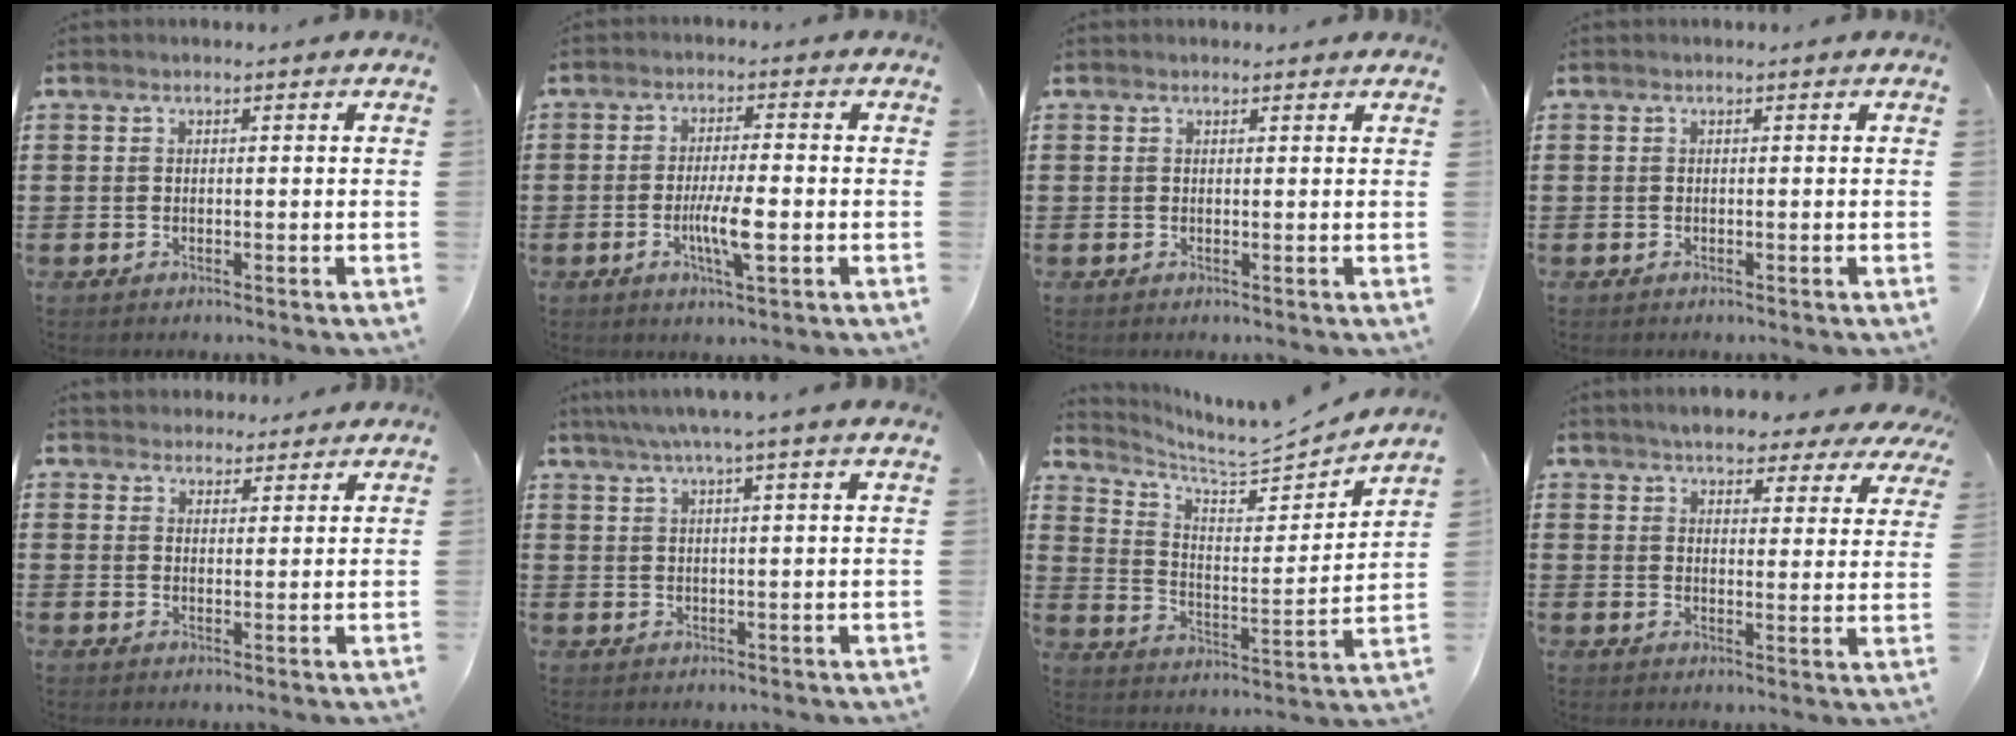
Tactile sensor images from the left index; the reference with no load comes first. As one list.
[{"total": 6.2, "force": [-1.4, 1.2, 5.9], "torque": [-0.120, -0.008, -0.029]}, {"total": 0.6, "force": [0.5, 0.3, 0.1], "torque": [-0.003, 0.001, 0.011]}, {"total": 0.0}, {"total": 3.1, "force": [2.9, 1.1, -0.3], "torque": [-0.003, -0.003, 0.055]}, {"total": 3.9, "force": [3.1, -0.7, 2.3], "torque": [-0.051, -0.004, 0.053]}, {"total": 5.1, "force": [4.9, 0.1, 1.4], "torque": [-0.053, -0.045, 0.075]}, {"total": 4.6, "force": [4.5, 0.7, 0.8], "torque": [-0.037, -0.020, 0.079]}]